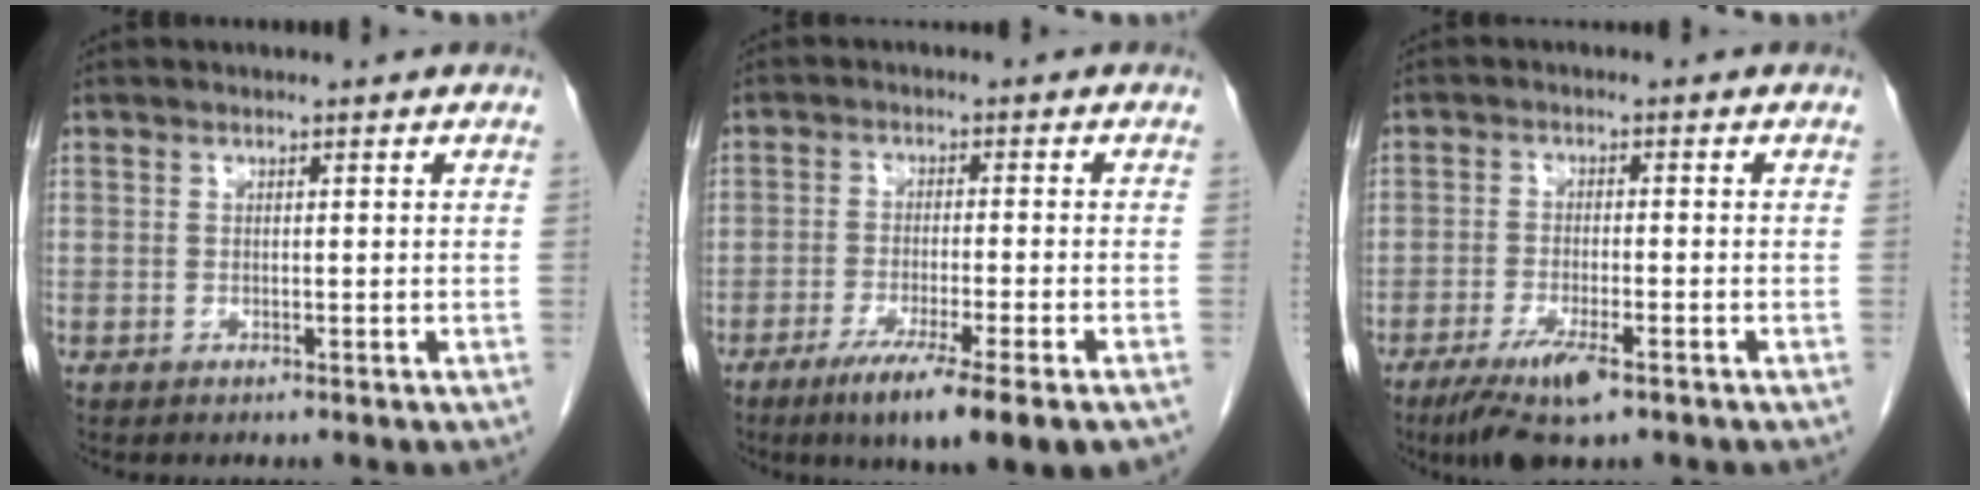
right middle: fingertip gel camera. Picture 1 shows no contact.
{"total": 11.3, "force": [-7.3, 0.0, 8.6], "torque": [-0.129, -0.029, -0.107]}
{"total": 6.9, "force": [-4.3, 1.1, 5.3], "torque": [-0.101, -0.016, -0.072]}